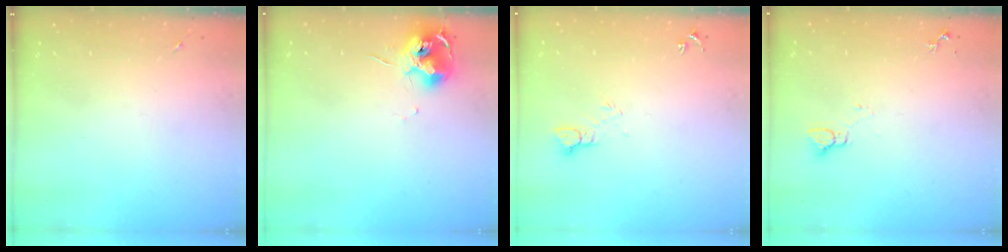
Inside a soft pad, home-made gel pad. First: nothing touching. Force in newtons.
{"total": 12.0, "press": 11.9, "slide": 1.3}
{"total": 3.9, "press": 3.8, "slide": 0.4}
{"total": 4.3, "press": 4.3, "slide": 0.4}